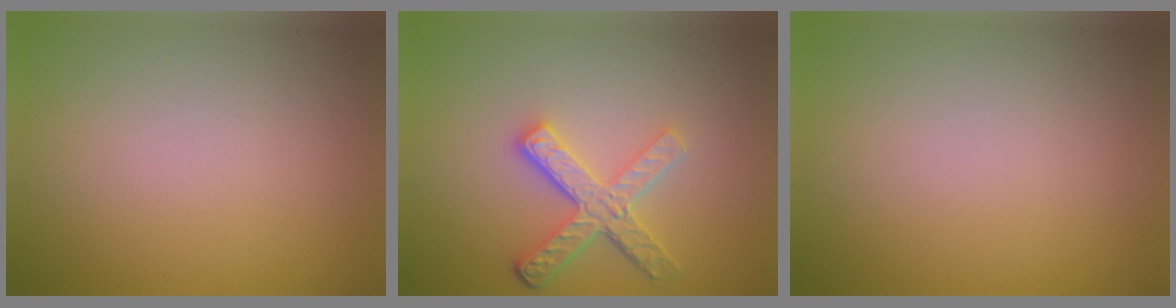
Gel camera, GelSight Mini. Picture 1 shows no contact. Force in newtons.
{"total": 4.5, "press": 3.3, "slide": 3.0}
{"total": 0.0}